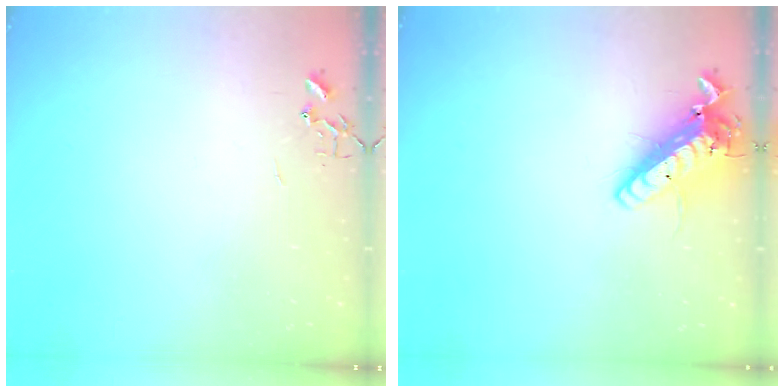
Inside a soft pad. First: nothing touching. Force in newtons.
{"total": 15.3, "press": 15.1, "slide": 2.8}